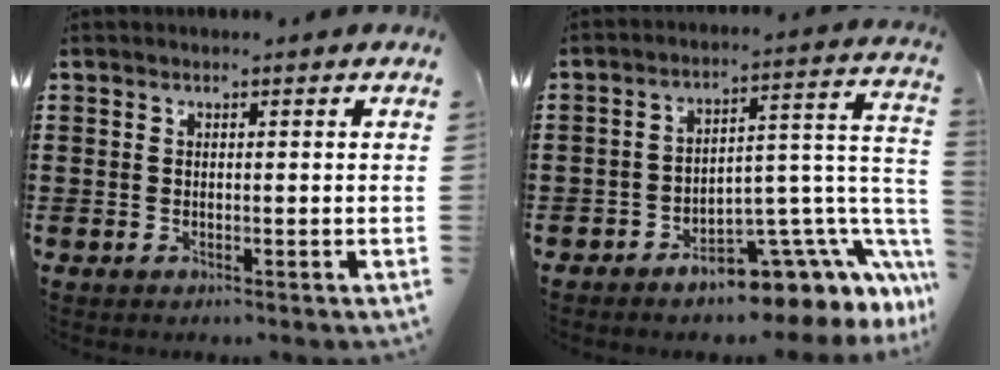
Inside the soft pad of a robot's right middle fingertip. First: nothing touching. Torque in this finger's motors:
{"motor_torque": [2.14, 0.00, 0.23, 0.08]}